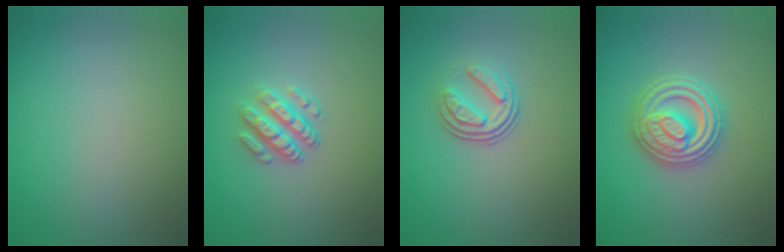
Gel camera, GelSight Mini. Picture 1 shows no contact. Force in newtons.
{"total": 2.9, "press": 2.5, "slide": 1.5}
{"total": 3.3, "press": 2.3, "slide": 2.4}
{"total": 4.9, "press": 4.9, "slide": 0.8}